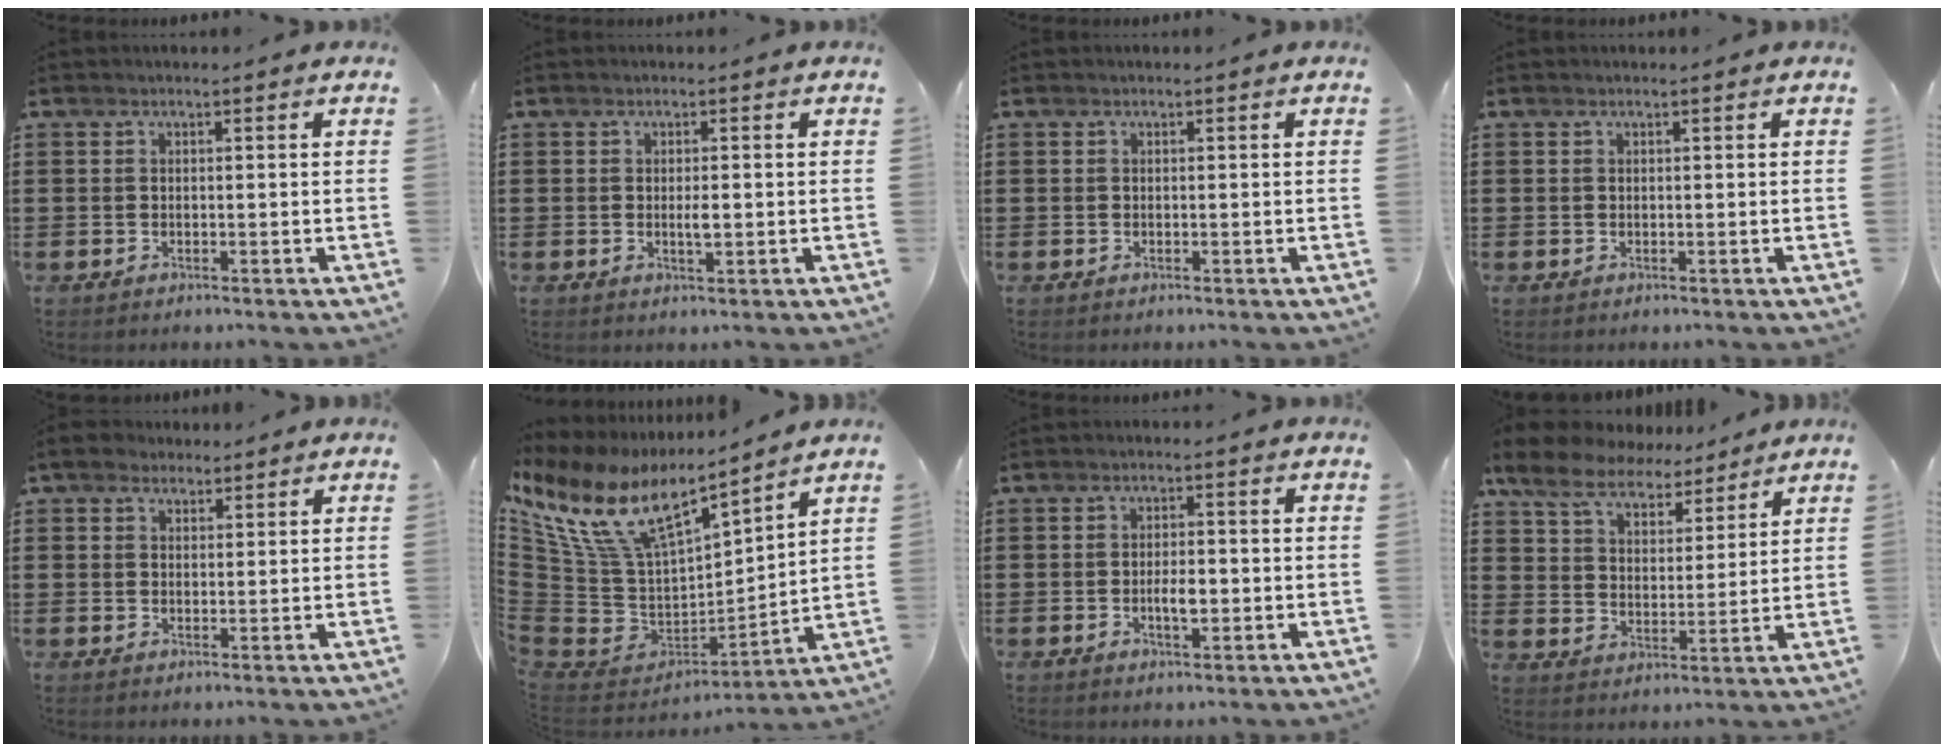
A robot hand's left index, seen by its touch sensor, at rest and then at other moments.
{"total": 1.9, "force": [0.0, 0.5, 1.9], "torque": [-0.035, -0.002, 0.000]}
{"total": 0.0}
{"total": 0.0}
{"total": 3.3, "force": [2.5, 1.9, 1.0], "torque": [-0.021, 0.005, 0.044]}
{"total": 12.8, "force": [7.0, 5.9, 9.0], "torque": [-0.216, -0.043, 0.122]}
{"total": 3.2, "force": [-0.5, 1.2, 3.0], "torque": [-0.055, 0.003, -0.008]}
{"total": 8.2, "force": [7.2, 2.8, 2.9], "torque": [-0.090, -0.024, 0.130]}